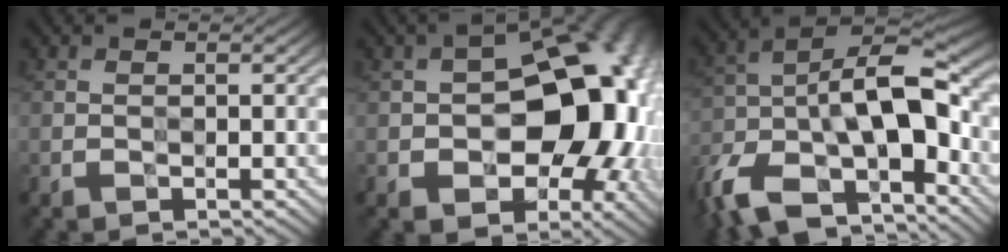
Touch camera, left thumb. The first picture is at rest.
{"total": 17.5, "force": [-2.0, 10.9, 13.6], "torque": [-0.158, -0.013, -0.030]}
{"total": 16.9, "force": [-9.2, 7.4, 12.1], "torque": [-0.250, -0.023, -0.166]}